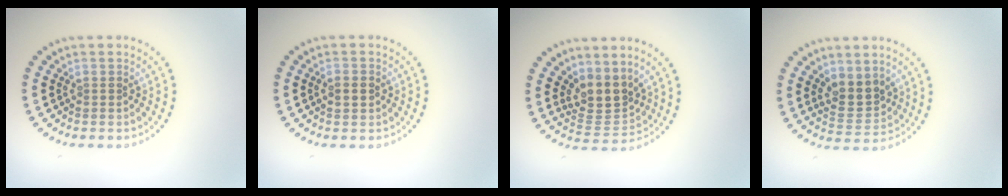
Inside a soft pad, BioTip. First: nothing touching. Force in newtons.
{"total": 2.1, "press": 2.1, "slide": 0.2}
{"total": 3.6, "press": 2.6, "slide": 2.5}
{"total": 3.0, "press": 2.7, "slide": 1.2}